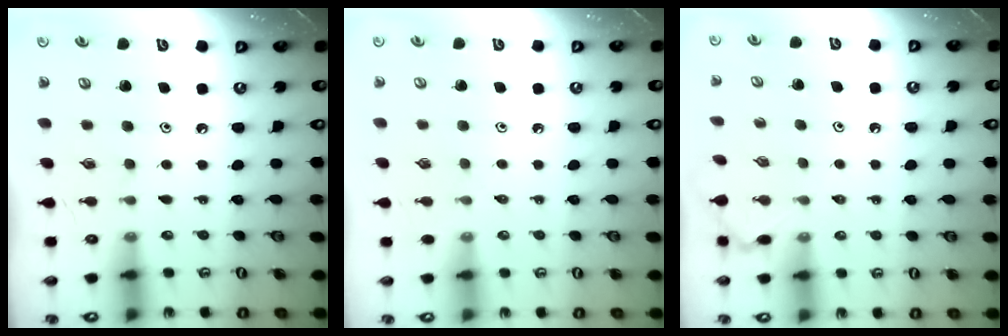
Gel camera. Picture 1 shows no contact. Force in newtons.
{"total": 2.6, "press": 2.6, "slide": 0.4}
{"total": 4.1, "press": 4.1, "slide": 0.7}